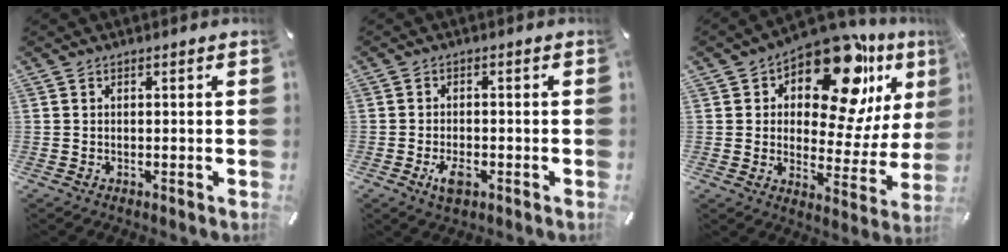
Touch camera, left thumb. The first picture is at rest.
{"total": 4.2, "force": [-1.7, 2.1, 3.1], "torque": [-0.071, 0.001, -0.034]}
{"total": 18.4, "force": [12.2, 8.2, 11.1], "torque": [-0.160, -0.093, 0.203]}